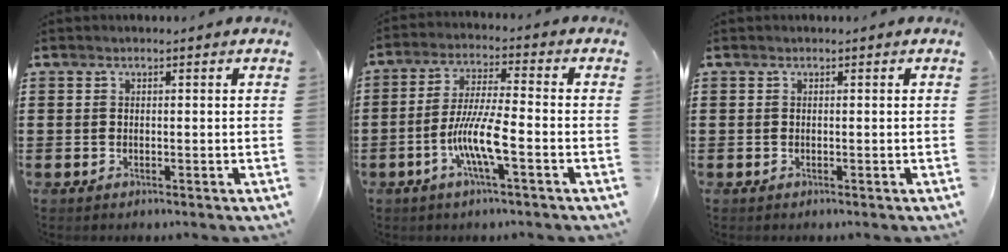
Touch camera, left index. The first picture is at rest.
{"total": 8.1, "force": [-3.5, 1.2, 7.2], "torque": [-0.153, -0.007, -0.073]}
{"total": 0.0}